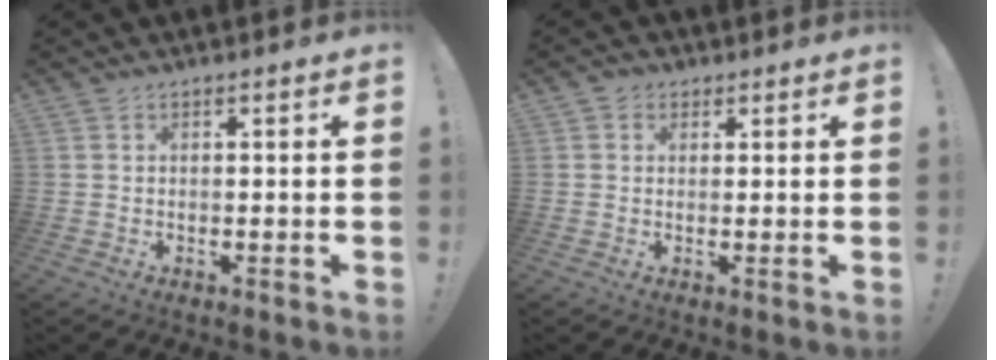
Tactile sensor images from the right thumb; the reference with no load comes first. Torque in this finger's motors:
{"motor_torque": [0.00, -0.01, 0.26, -0.19, -0.02]}